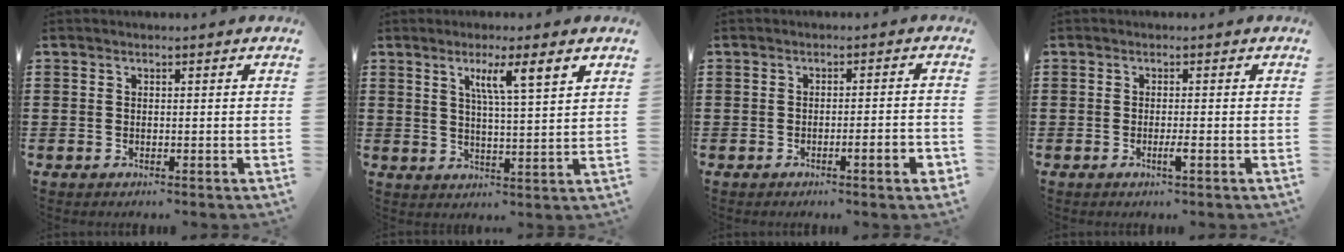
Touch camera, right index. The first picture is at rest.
{"total": 5.7, "force": [2.8, 0.3, 4.9], "torque": [-0.096, 0.000, 0.043]}
{"total": 3.1, "force": [-1.5, 0.1, 2.7], "torque": [-0.042, -0.006, -0.024]}
{"total": 1.8, "force": [-0.8, 0.0, 1.6], "torque": [-0.034, -0.004, -0.017]}